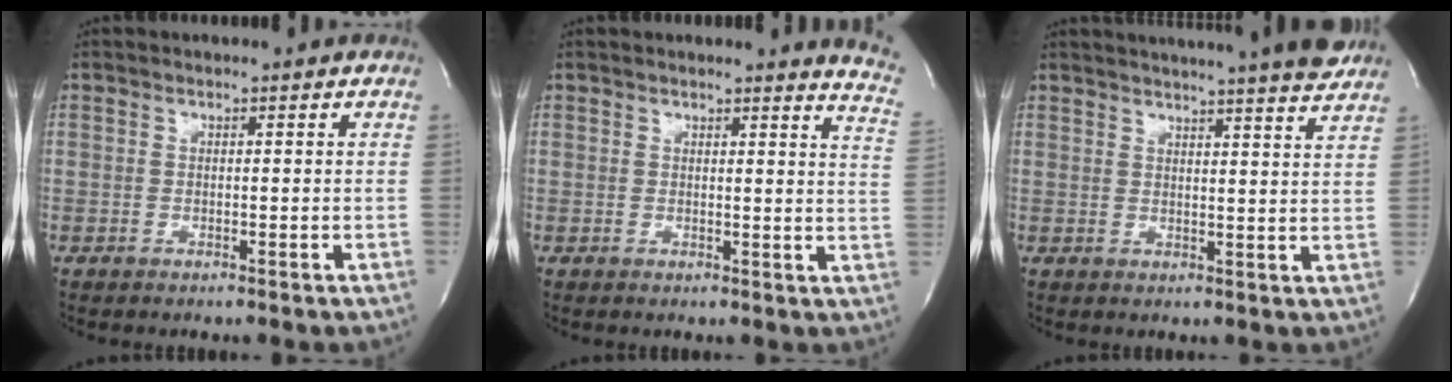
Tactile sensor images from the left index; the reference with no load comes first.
{"total": 7.6, "force": [7.1, -0.3, 2.8], "torque": [-0.023, -0.063, 0.045]}
{"total": 17.6, "force": [16.0, 0.2, 7.2], "torque": [-0.116, -0.014, 0.200]}